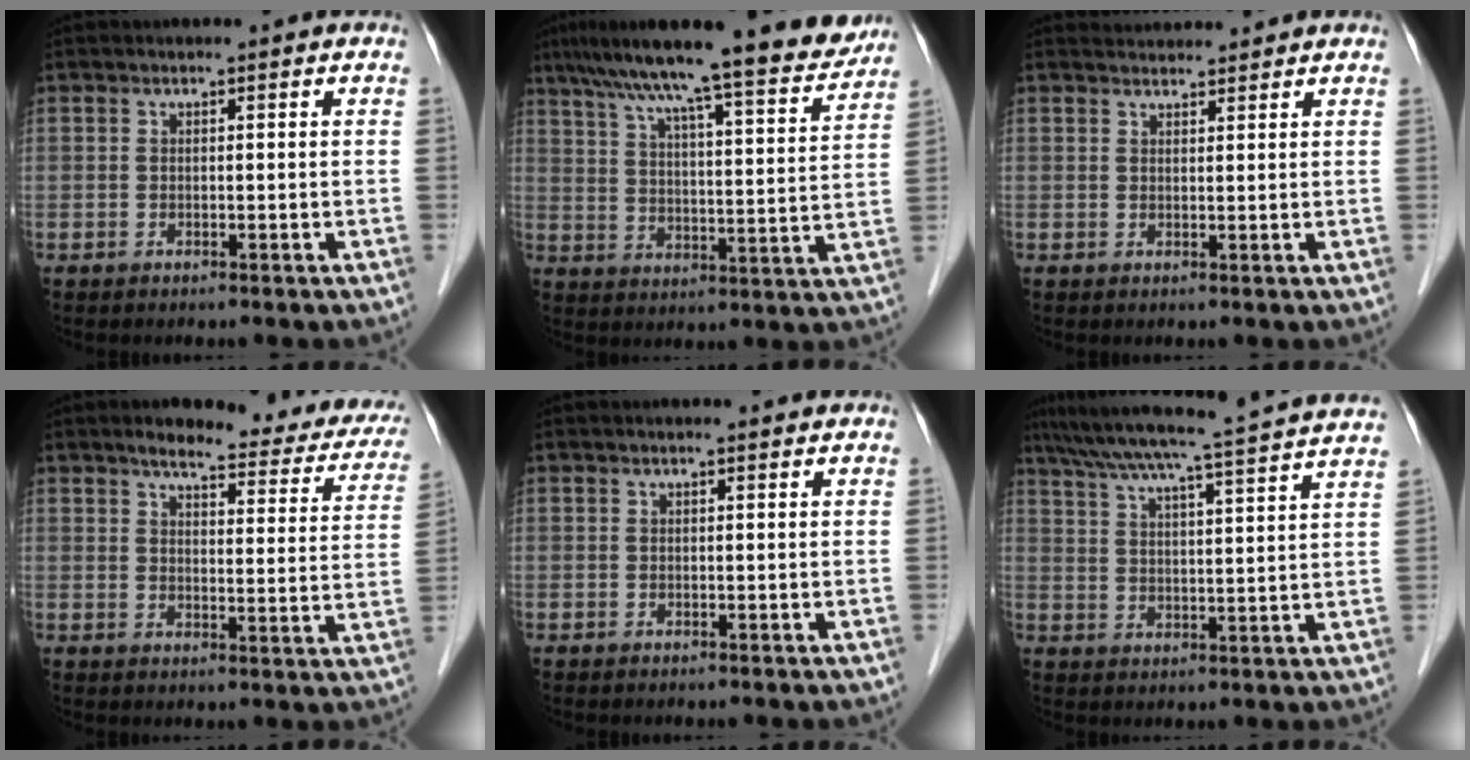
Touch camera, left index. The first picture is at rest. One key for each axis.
{"total": 19.4, "fx": 16.3, "fy": 1.4, "fz": 10.3, "tx": -0.160, "ty": 0.006, "tz": 0.230}
{"total": 3.0, "fx": 3.0, "fy": 0.4, "fz": 0.0, "tx": -0.008, "ty": 0.024, "tz": 0.049}
{"total": 18.3, "fx": 15.0, "fy": 4.6, "fz": 9.4, "tx": -0.095, "ty": 0.004, "tz": 0.166}
{"total": 2.3, "fx": 2.1, "fy": 0.0, "fz": 0.9, "tx": -0.014, "ty": 0.012, "tz": 0.024}
{"total": 21.7, "fx": 19.2, "fy": -1.2, "fz": 10.0, "tx": -0.177, "ty": -0.012, "tz": 0.251}